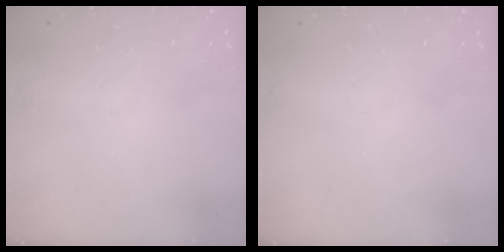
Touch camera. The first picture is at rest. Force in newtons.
{"total": 0.0}